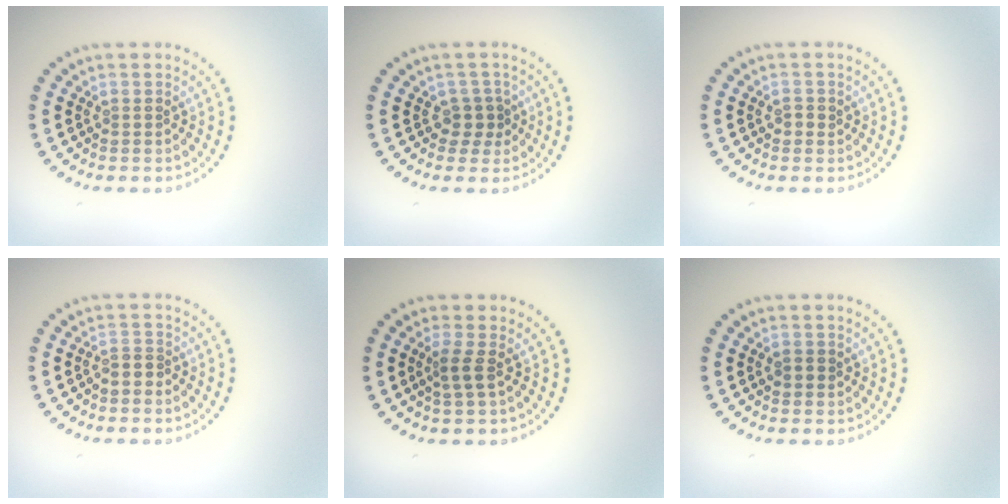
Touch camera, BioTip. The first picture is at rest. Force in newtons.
{"total": 1.8, "press": 1.5, "slide": 1.0}
{"total": 1.0, "press": 1.0, "slide": 0.3}
{"total": 1.4, "press": 1.3, "slide": 0.7}
{"total": 1.6, "press": 1.2, "slide": 1.0}
{"total": 1.1, "press": 1.0, "slide": 0.2}